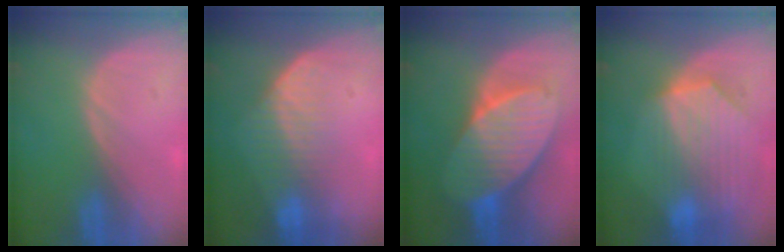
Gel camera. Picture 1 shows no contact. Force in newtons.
{"total": 7.1, "press": 5.9, "slide": 3.8}
{"total": 10.6, "press": 10.6, "slide": 0.7}
{"total": 9.8, "press": 8.6, "slide": 4.7}